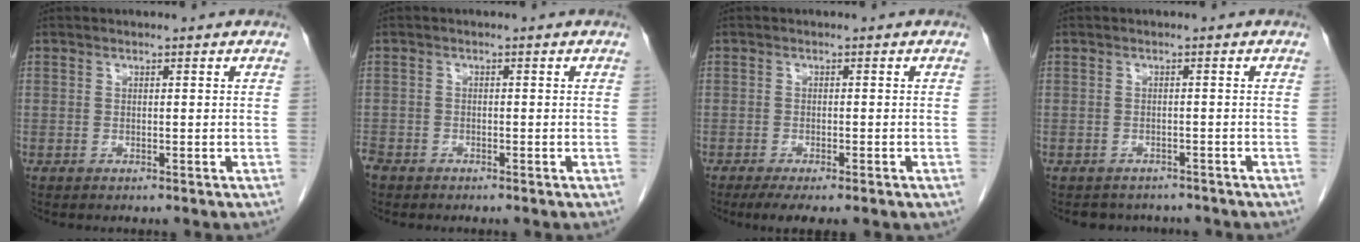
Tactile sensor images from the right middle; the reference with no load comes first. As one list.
[{"total": 2.9, "force": [-2.3, 1.6, 0.7], "torque": [-0.021, -0.001, -0.047]}, {"total": 6.3, "force": [-4.4, 1.6, 4.2], "torque": [-0.055, -0.013, -0.062]}, {"total": 4.4, "force": [-3.9, 1.9, 0.2], "torque": [-0.002, 0.004, -0.048]}]